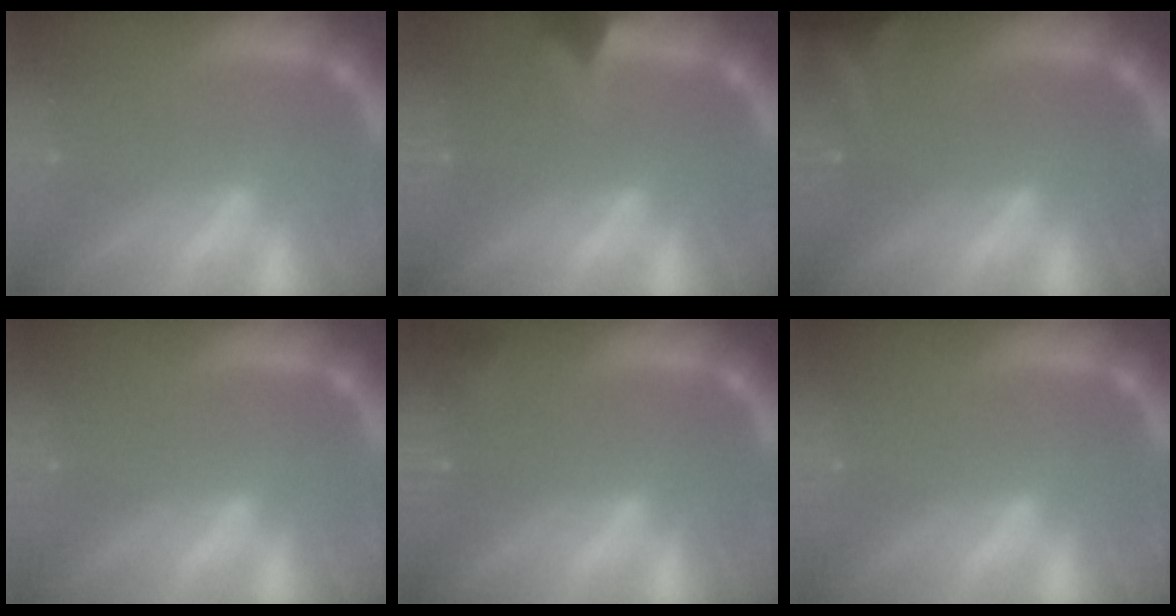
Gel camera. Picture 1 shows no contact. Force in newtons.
{"total": 2.9}
{"total": 7.0}
{"total": 0.0}
{"total": 0.9}
{"total": 0.0}